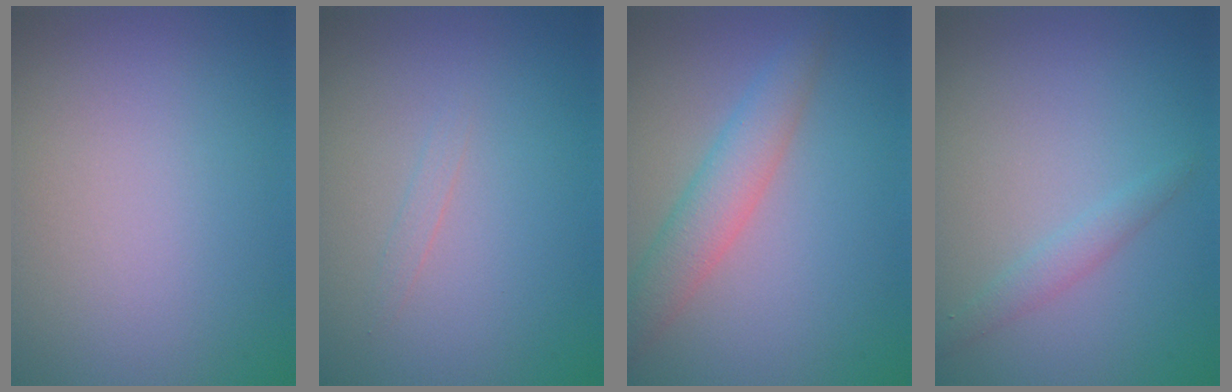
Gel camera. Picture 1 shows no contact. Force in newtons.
{"total": 0.6, "press": 0.6, "slide": 0.0}
{"total": 3.5, "press": 3.5, "slide": 0.3}
{"total": 1.4, "press": 1.4, "slide": 0.0}